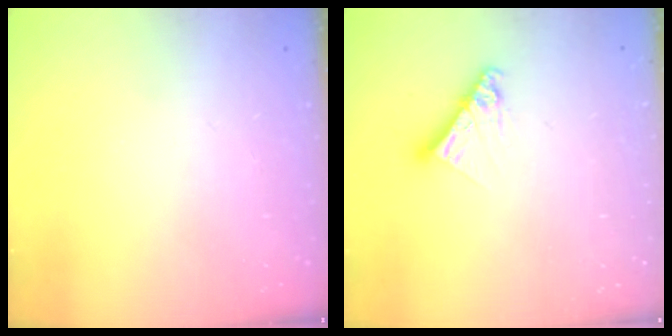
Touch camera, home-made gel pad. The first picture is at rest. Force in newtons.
{"total": 8.1, "press": 8.1, "slide": 0.7}